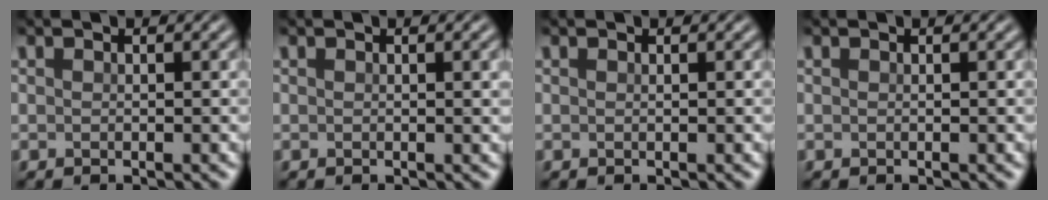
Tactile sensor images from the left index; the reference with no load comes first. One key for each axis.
{"total": 1.4, "fx": 0.3, "fy": 0.4, "fz": 1.3, "tx": -0.013, "ty": 0.003, "tz": 0.003}
{"total": 0.0}
{"total": 0.0}